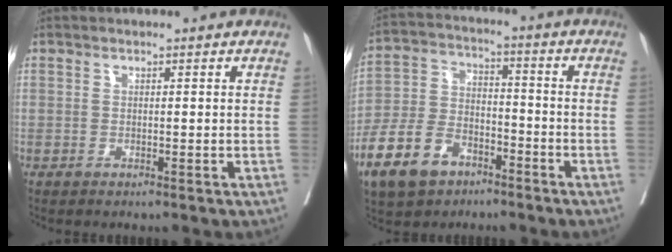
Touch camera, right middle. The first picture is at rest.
{"total": 11.1, "force": [-6.7, 6.5, 6.0], "torque": [-0.138, 0.003, -0.125]}